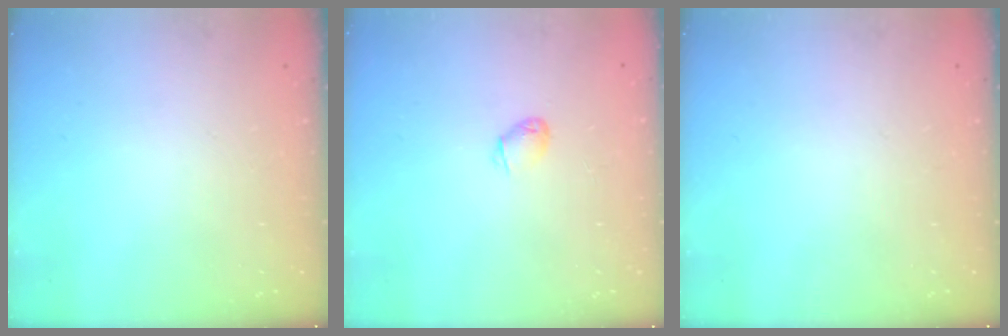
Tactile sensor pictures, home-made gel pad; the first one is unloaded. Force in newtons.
{"total": 2.4, "press": 2.4, "slide": 0.4}
{"total": 0.0}